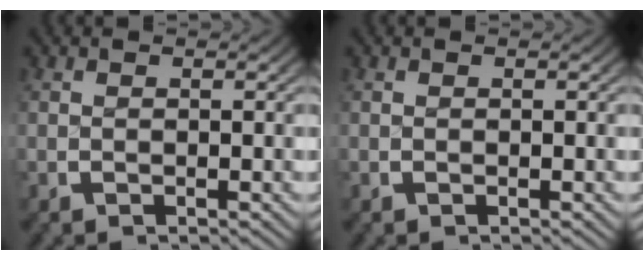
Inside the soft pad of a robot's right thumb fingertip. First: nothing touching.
{"total": 0.0}